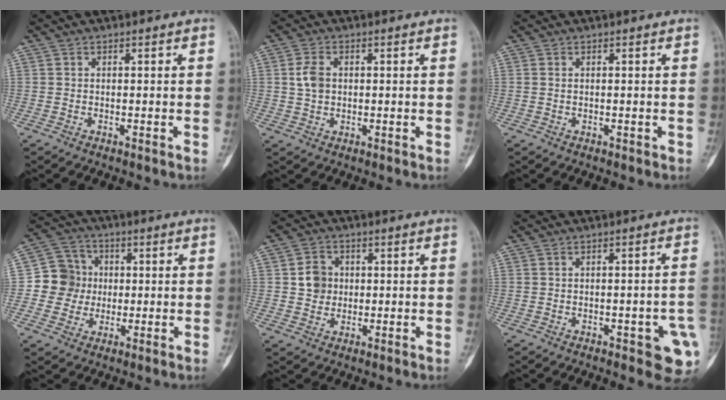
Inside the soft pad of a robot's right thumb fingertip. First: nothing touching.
{"total": 4.0, "force": [0.4, 2.9, 2.8], "torque": [-0.047, 0.003, 0.004]}
{"total": 0.5, "force": [0.0, 0.4, 0.2], "torque": [-0.002, 0.001, -0.001]}
{"total": 8.9, "force": [-0.3, 8.6, 2.3], "torque": [0.008, 0.016, -0.014]}
{"total": 5.2, "force": [0.3, 4.7, 2.2], "torque": [-0.013, 0.004, 0.001]}
{"total": 8.2, "force": [-2.7, 3.2, 7.0], "torque": [-0.057, 0.015, -0.031]}